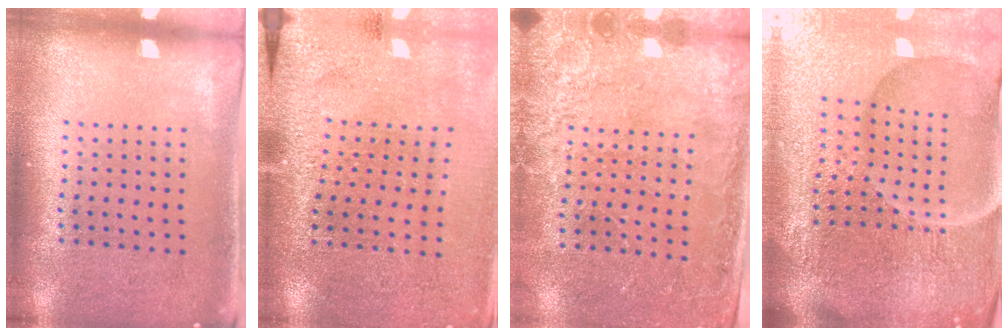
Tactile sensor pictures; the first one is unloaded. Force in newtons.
{"total": 2.9, "press": 2.9, "slide": 0.2}
{"total": 2.5, "press": 2.5, "slide": 0.5}
{"total": 6.9, "press": 6.2, "slide": 3.2}